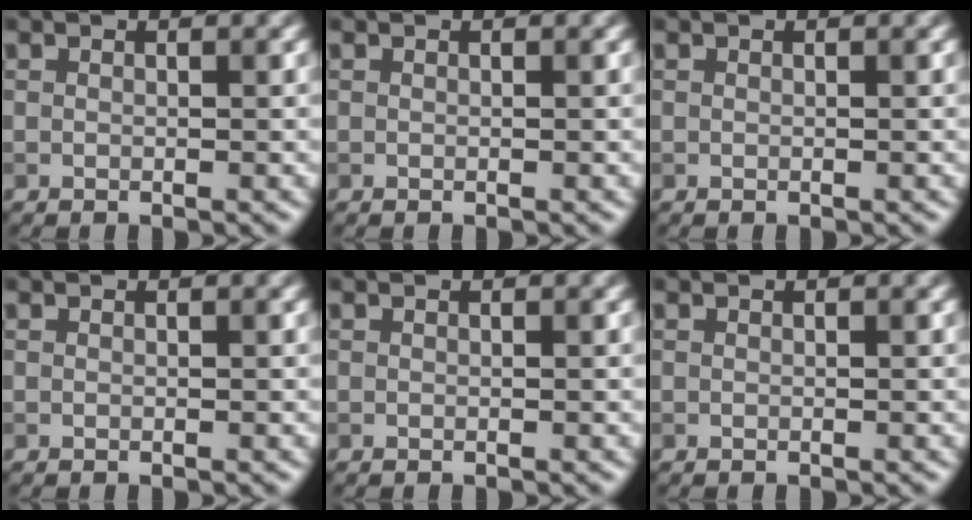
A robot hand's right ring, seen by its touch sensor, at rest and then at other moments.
{"total": 0.0}
{"total": 0.0}
{"total": 0.0}
{"total": 0.0}
{"total": 0.0}